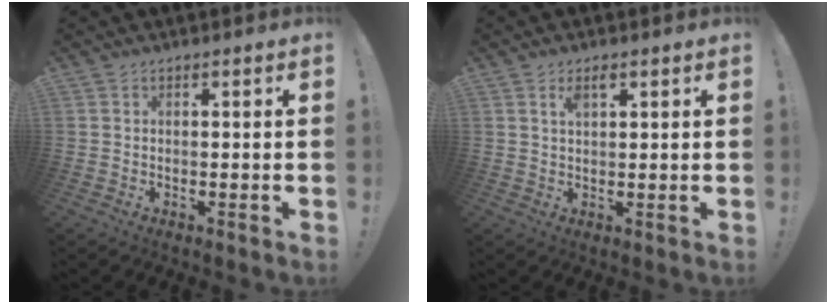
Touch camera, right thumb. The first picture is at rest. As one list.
[{"total": 3.1, "force": [1.8, 1.3, 2.2], "torque": [-0.031, -0.005, 0.028]}]